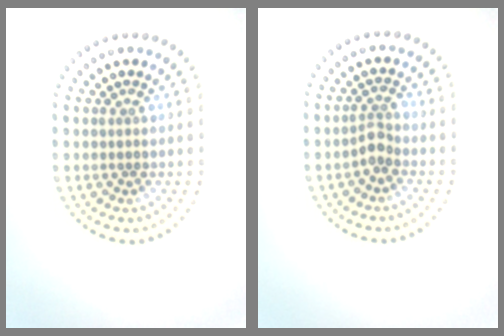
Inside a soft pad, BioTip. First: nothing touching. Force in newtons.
{"total": 1.7, "press": 1.3, "slide": 1.1}